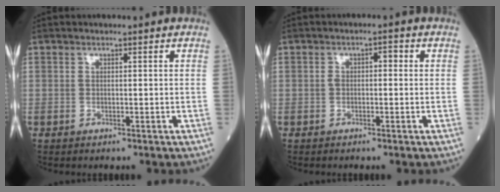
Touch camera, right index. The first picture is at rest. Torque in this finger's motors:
{"motor_torque": [0.32, 0.13, 0.18, 0.04]}